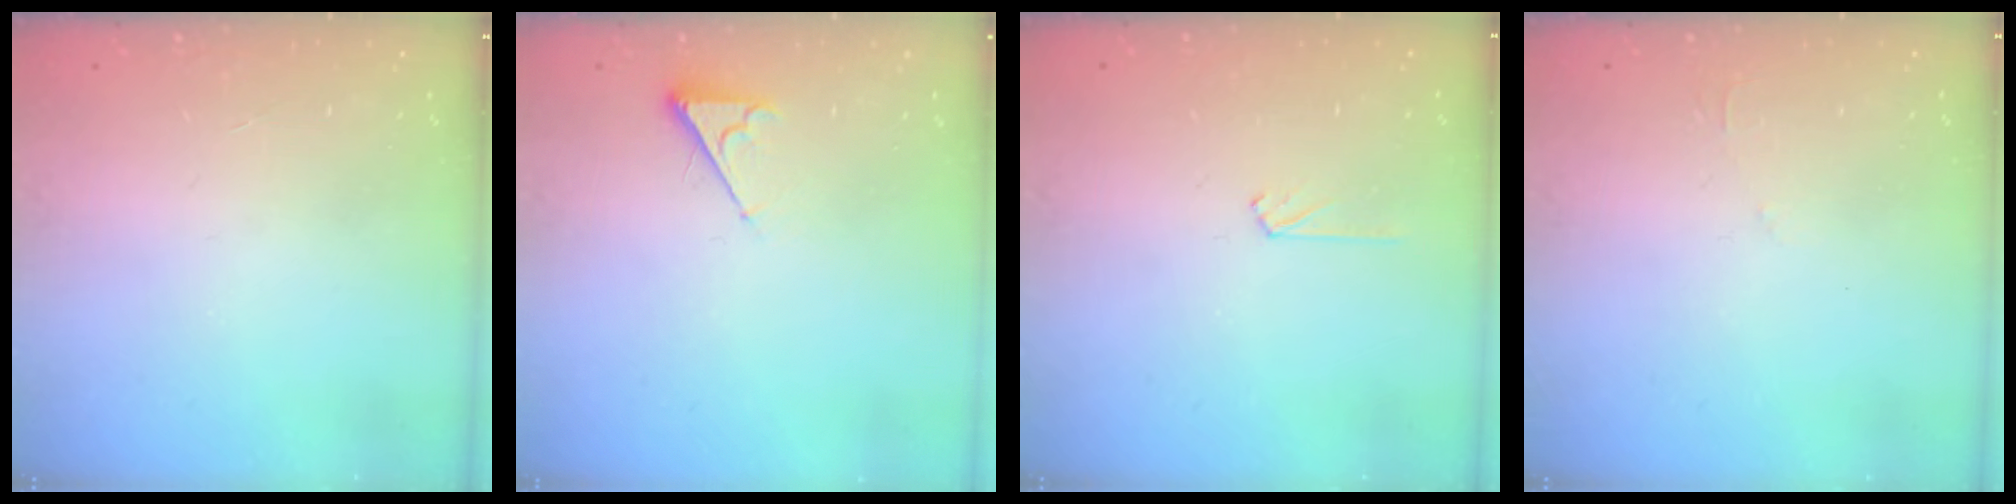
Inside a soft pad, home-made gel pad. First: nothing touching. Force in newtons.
{"total": 3.5, "press": 3.5, "slide": 0.6}
{"total": 2.5, "press": 2.5, "slide": 0.3}
{"total": 2.3, "press": 2.3, "slide": 0.4}